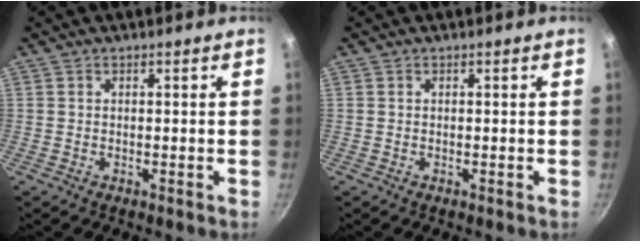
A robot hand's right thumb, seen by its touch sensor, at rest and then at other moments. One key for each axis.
{"total": 0.0}